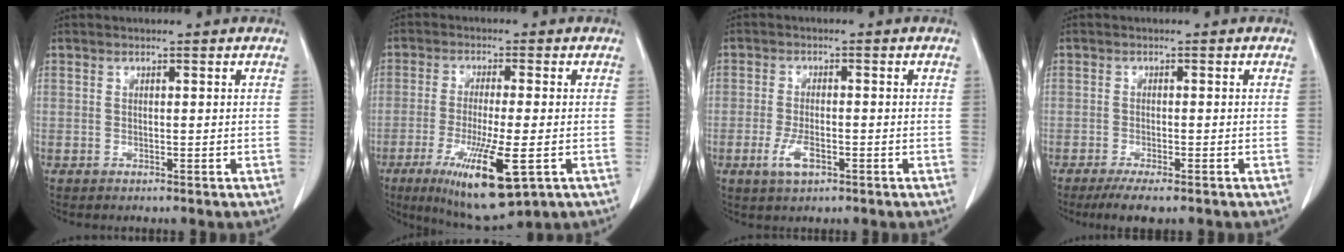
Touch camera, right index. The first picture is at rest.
{"total": 12.6, "force": [-5.1, 1.8, 11.4], "torque": [-0.204, -0.040, -0.077]}
{"total": 3.9, "force": [-1.7, 1.3, 3.3], "torque": [-0.070, -0.004, -0.028]}
{"total": 5.0, "force": [-3.6, 0.7, 3.4], "torque": [-0.049, -0.013, -0.054]}